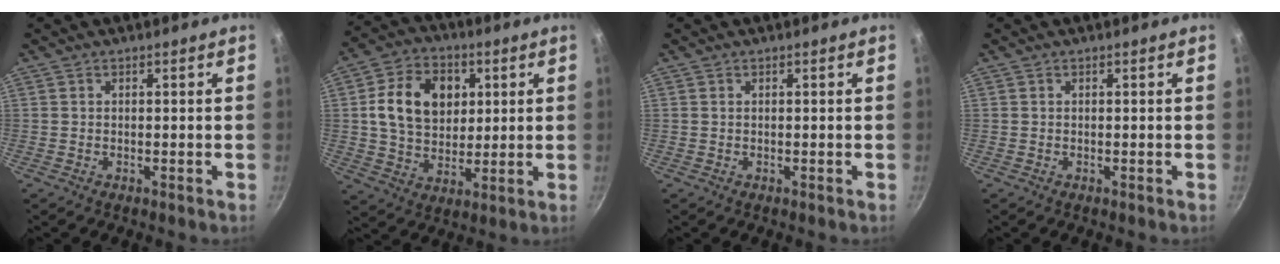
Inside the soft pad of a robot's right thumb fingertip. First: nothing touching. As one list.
[{"total": 14.5, "force": [3.2, 11.0, 9.0], "torque": [-0.130, 0.003, 0.049]}, {"total": 0.0}, {"total": 0.0}]